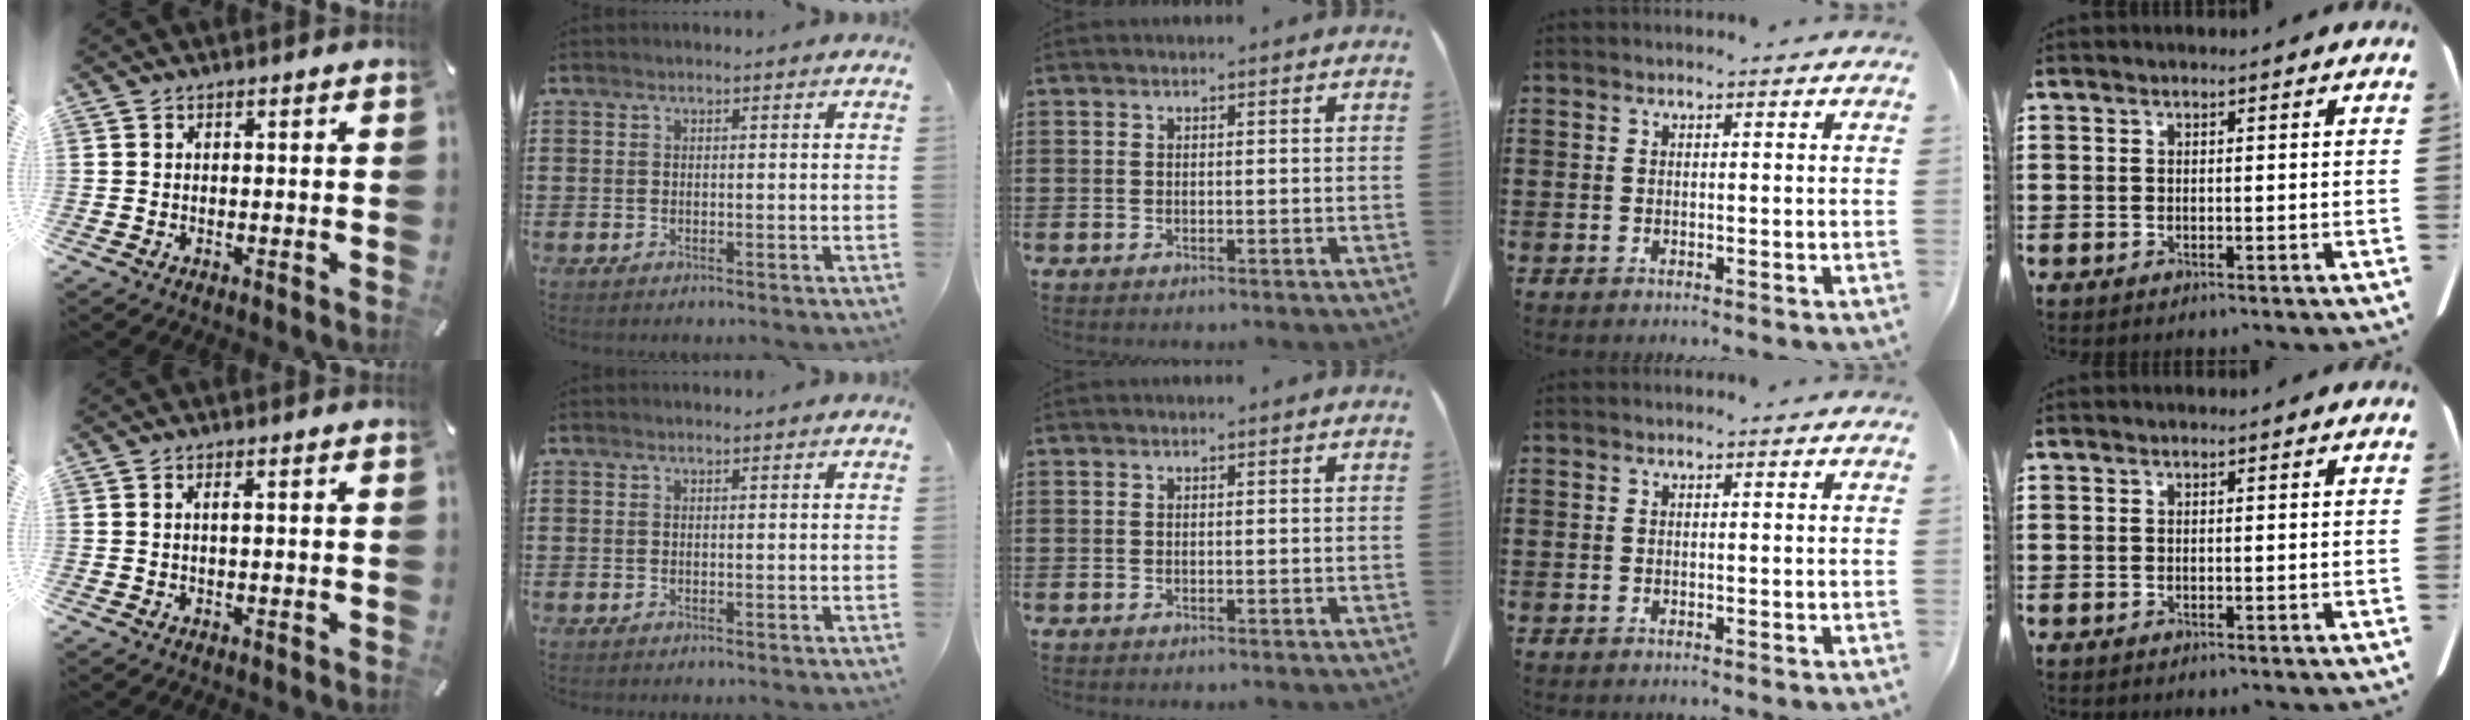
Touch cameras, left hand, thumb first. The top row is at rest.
{"thumb": {"total": 1.2, "force": [0.2, 0.1, 1.2], "torque": [-0.023, -0.001, 0.003]}}